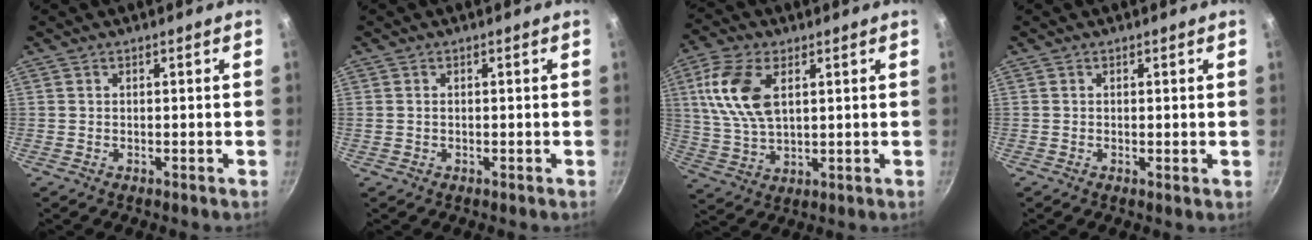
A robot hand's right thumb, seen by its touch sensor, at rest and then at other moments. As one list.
[{"total": 0.6, "force": [0.0, 0.5, 0.4], "torque": [-0.005, 0.003, 0.000]}, {"total": 12.5, "force": [3.7, 6.8, 9.8], "torque": [-0.193, -0.004, 0.074]}, {"total": 0.6, "force": [0.1, 0.2, 0.5], "torque": [-0.008, -0.004, 0.000]}]